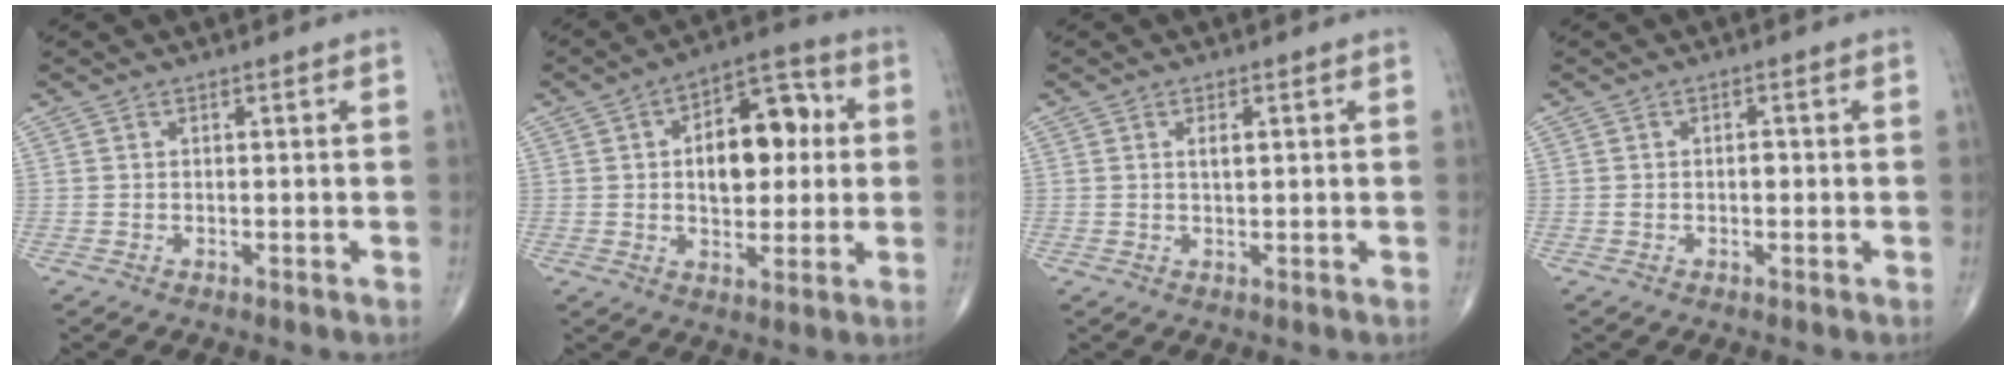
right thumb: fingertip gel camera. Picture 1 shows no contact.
{"total": 14.2, "force": [1.9, 8.1, 11.4], "torque": [-0.130, 0.016, 0.023]}
{"total": 1.5, "force": [0.5, 0.5, 1.3], "torque": [-0.023, -0.005, 0.008]}
{"total": 1.2, "force": [-0.1, 0.8, 1.0], "torque": [-0.012, 0.002, -0.004]}